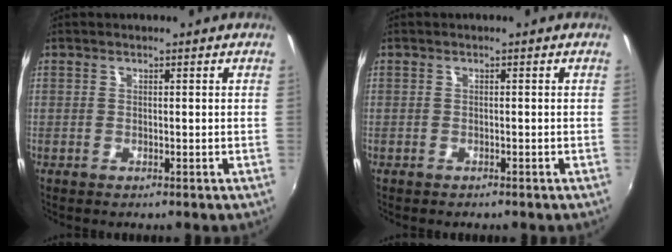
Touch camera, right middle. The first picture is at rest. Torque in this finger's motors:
{"motor_torque": [-0.35, 0.05, -0.04, -0.01]}